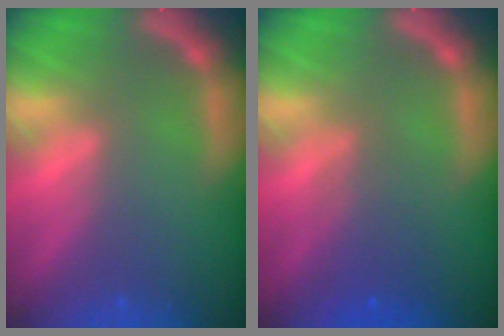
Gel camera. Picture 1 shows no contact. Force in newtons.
{"total": 3.0}